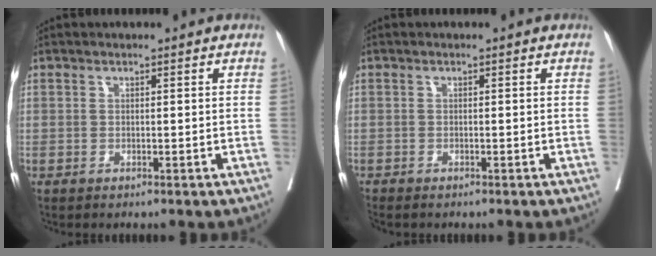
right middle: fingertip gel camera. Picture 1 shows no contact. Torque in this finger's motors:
{"motor_torque": [0.40, -0.47, 0.02, 0.02]}